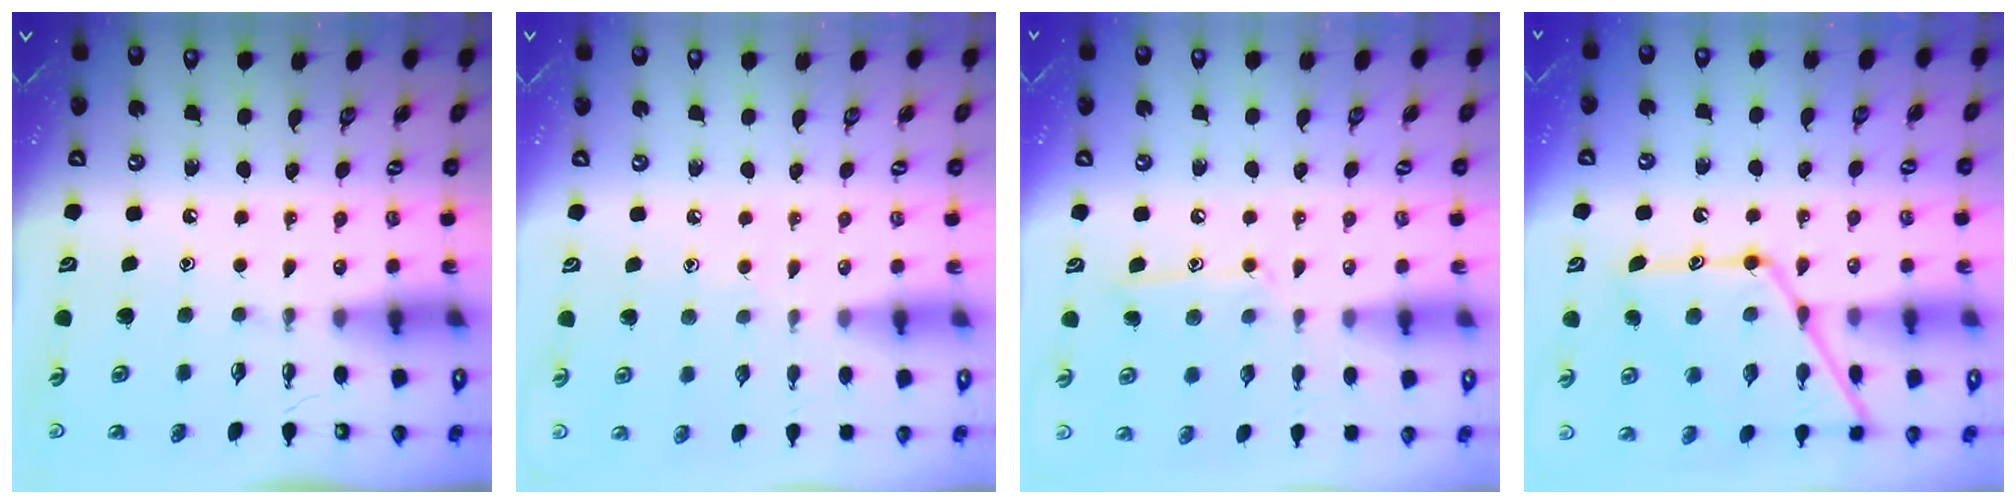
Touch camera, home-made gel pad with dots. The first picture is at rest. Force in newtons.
{"total": 5.0, "press": 5.0, "slide": 0.5}
{"total": 9.5, "press": 9.5, "slide": 0.7}
{"total": 17.0, "press": 16.9, "slide": 1.6}